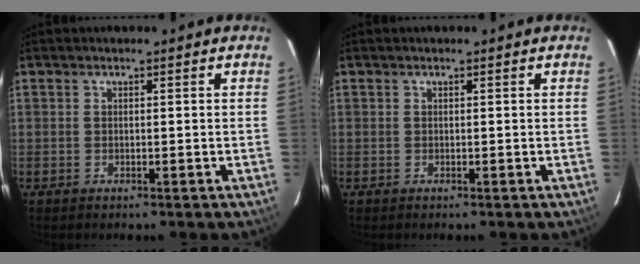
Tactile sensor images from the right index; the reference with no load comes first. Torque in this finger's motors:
{"motor_torque": [0.00, 0.00, 0.00, 0.00]}